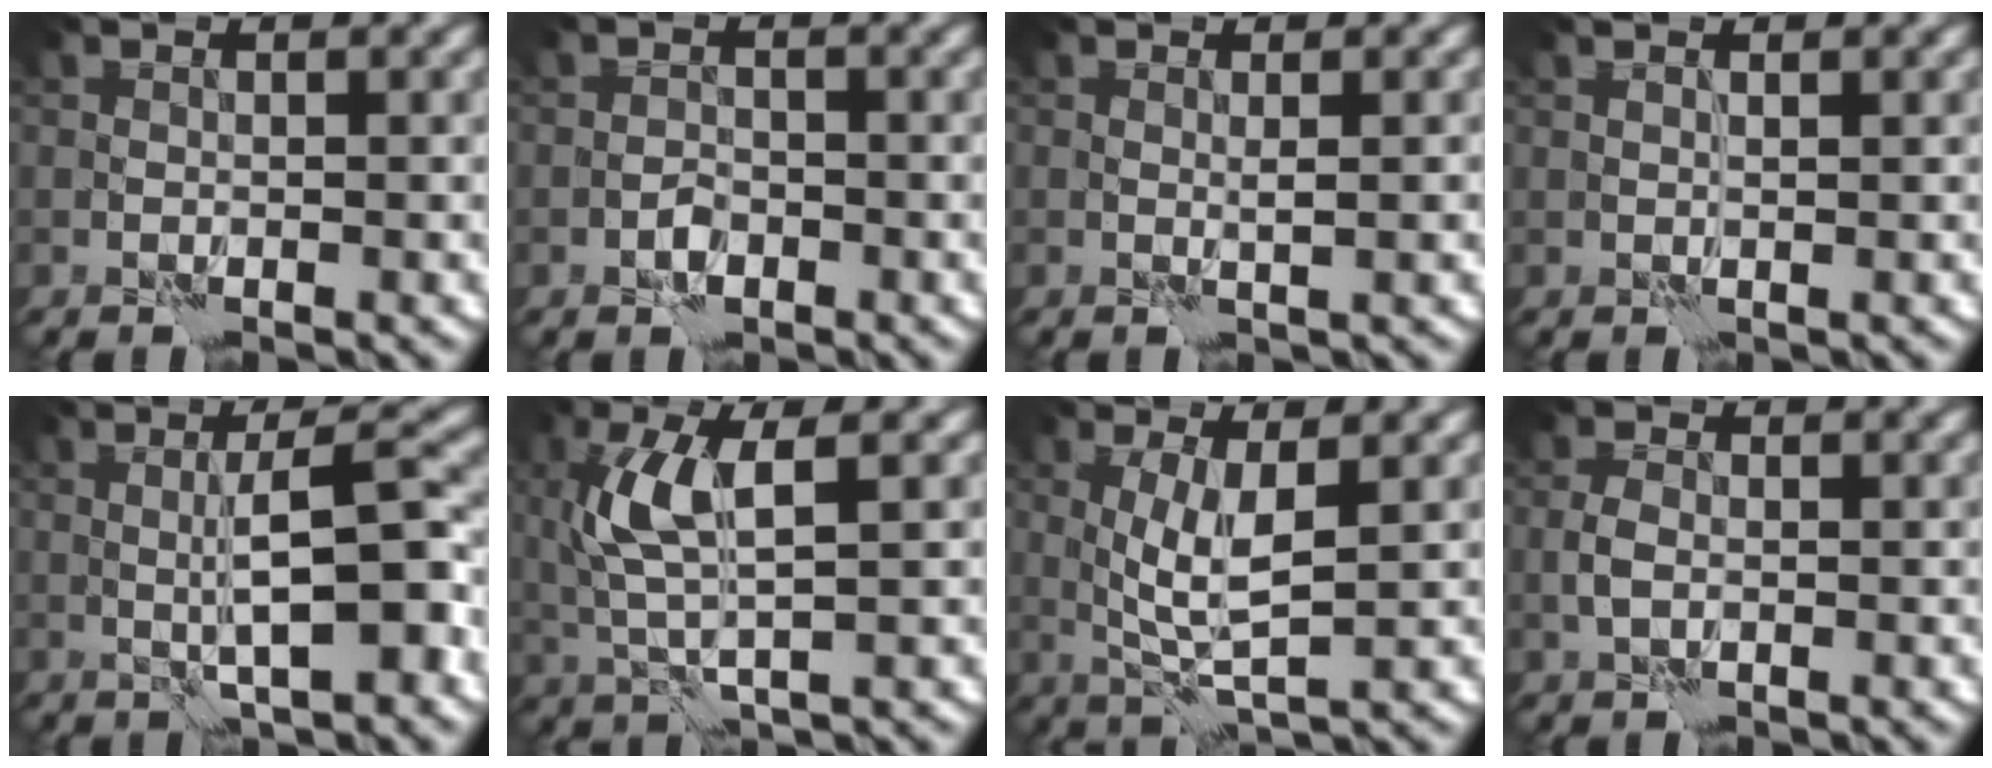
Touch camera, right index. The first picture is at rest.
{"total": 1.2, "force": [-0.7, 0.7, 0.6], "torque": [-0.008, 0.003, -0.014]}
{"total": 1.0, "force": [0.4, -0.2, 0.9], "torque": [-0.013, -0.003, 0.008]}
{"total": 0.7, "force": [0.7, -0.2, 0.2], "torque": [-0.005, -0.002, 0.008]}
{"total": 5.3, "force": [0.0, 0.7, 5.2], "torque": [-0.085, 0.010, 0.001]}
{"total": 5.1, "force": [1.3, 1.3, 4.7], "torque": [-0.110, 0.001, 0.026]}
{"total": 4.1, "force": [0.8, 0.8, 3.9], "torque": [-0.083, -0.004, 0.019]}
{"total": 1.6, "force": [-0.1, 0.8, 1.3], "torque": [-0.029, 0.000, -0.006]}